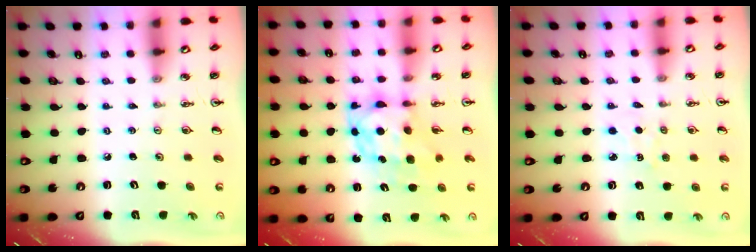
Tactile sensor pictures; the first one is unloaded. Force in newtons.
{"total": 8.1, "press": 8.0, "slide": 0.6}
{"total": 3.5, "press": 3.5, "slide": 0.4}